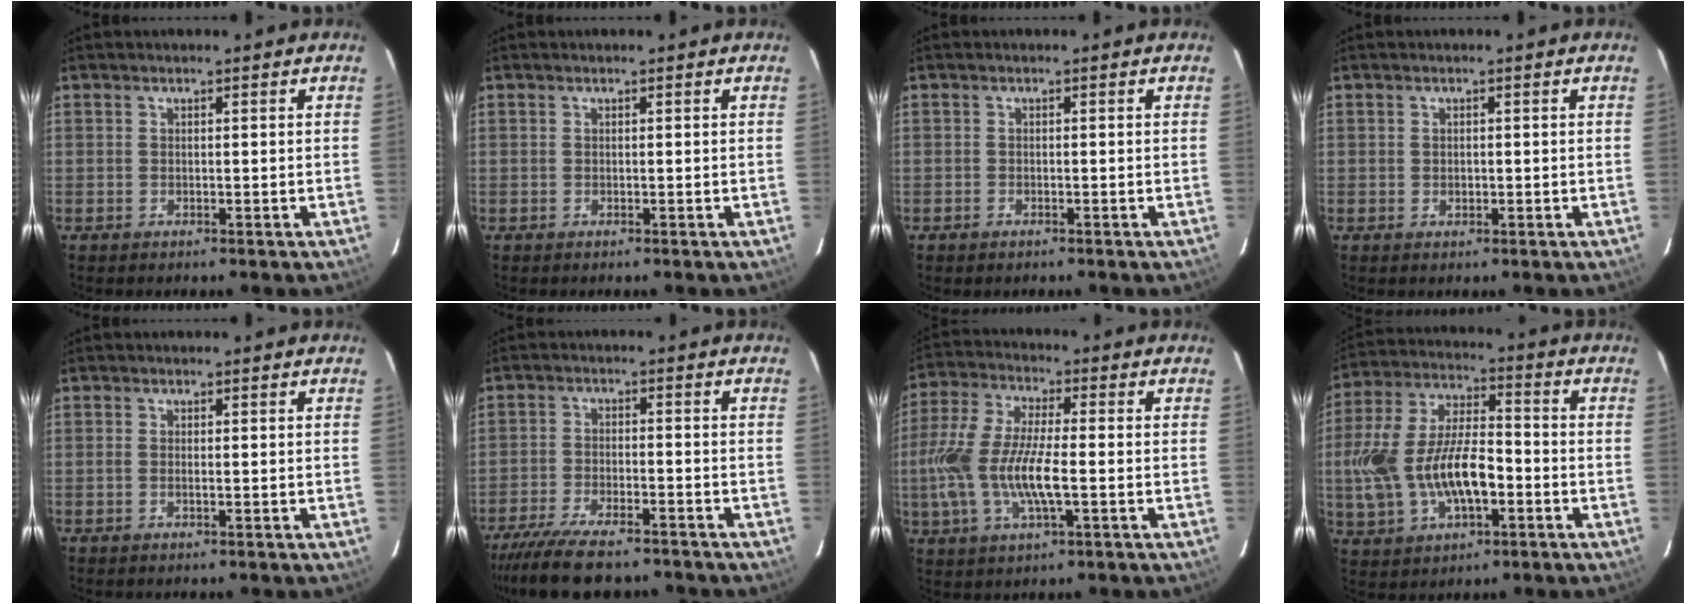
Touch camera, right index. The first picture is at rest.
{"total": 0.0}
{"total": 0.9, "force": [-0.6, 0.6, 0.3], "torque": [-0.005, -0.001, -0.010]}
{"total": 1.1, "force": [0.0, 1.0, 0.4], "torque": [-0.002, 0.002, 0.001]}
{"total": 0.7, "force": [-0.1, 0.0, 0.6], "torque": [-0.014, 0.001, -0.004]}
{"total": 14.4, "force": [-12.0, 3.8, 6.9], "torque": [-0.149, -0.028, -0.193]}
{"total": 14.5, "force": [-2.6, 4.5, 13.5], "torque": [-0.285, -0.005, -0.052]}
{"total": 17.7, "force": [-3.8, 8.7, 14.9], "torque": [-0.320, 0.004, -0.059]}